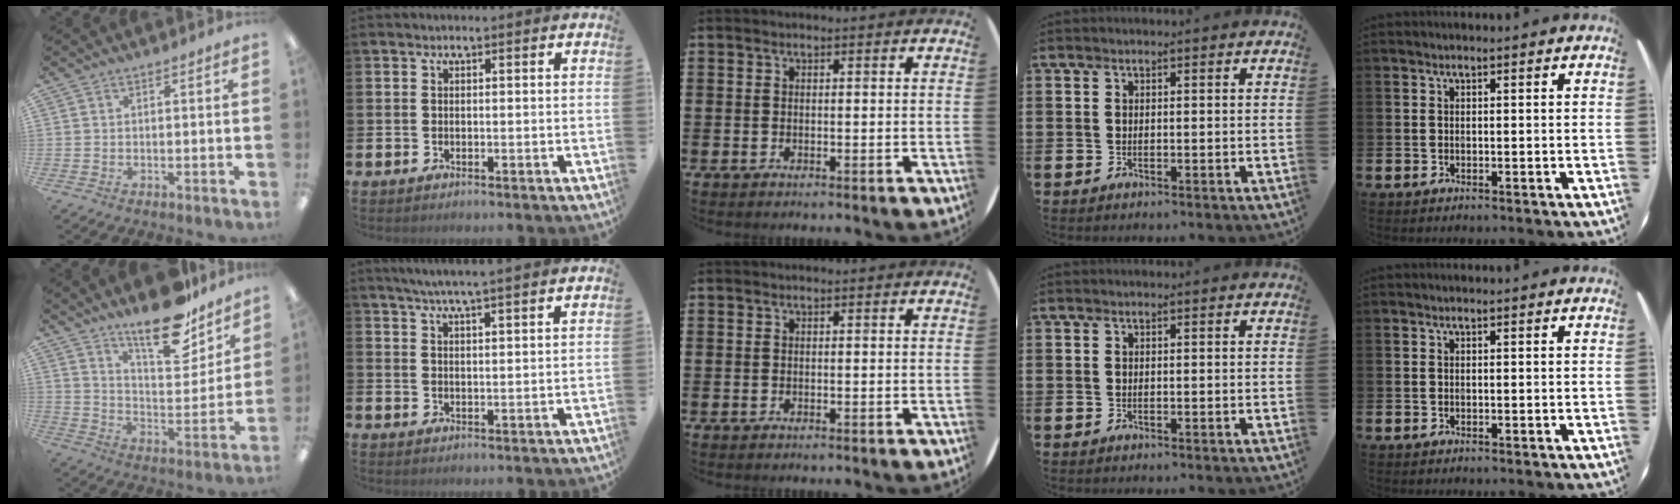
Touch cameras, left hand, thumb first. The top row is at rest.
{"thumb": {"total": 17.6, "force": [13.7, 6.1, 9.2], "torque": [-0.133, -0.093, 0.231]}, "index": {"total": 4.9, "force": [4.7, -0.8, 1.3], "torque": [-0.044, -0.017, 0.084]}}